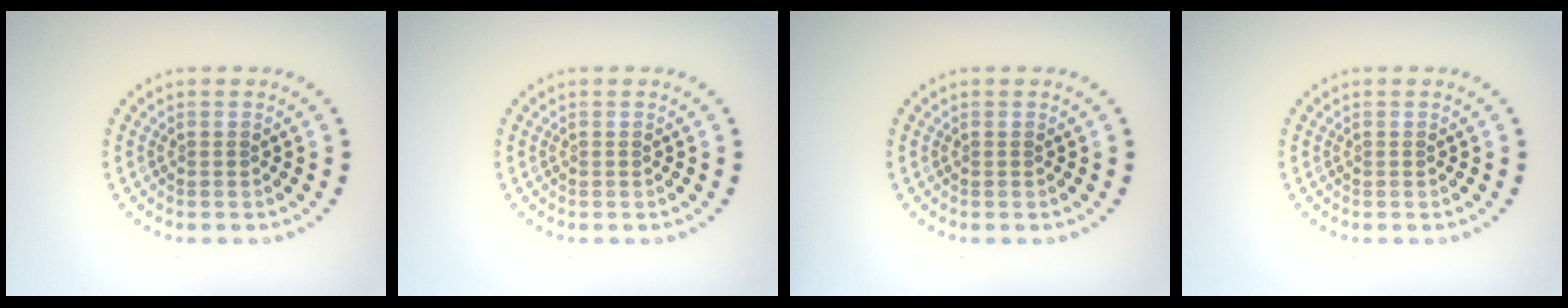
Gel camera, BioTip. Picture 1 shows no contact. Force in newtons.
{"total": 0.0}
{"total": 0.0}
{"total": 0.0}